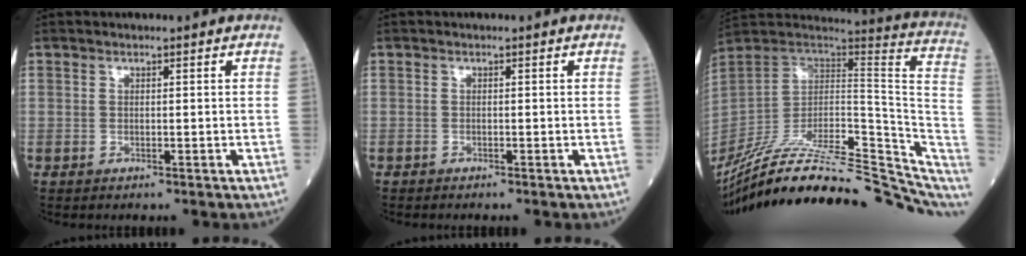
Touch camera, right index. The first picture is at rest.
{"total": 0.5, "force": [-0.5, 0.0, 0.1], "torque": [-0.003, -0.001, -0.012]}
{"total": 30.1, "force": [-25.0, 5.7, 15.9], "torque": [-0.199, 0.003, -0.370]}